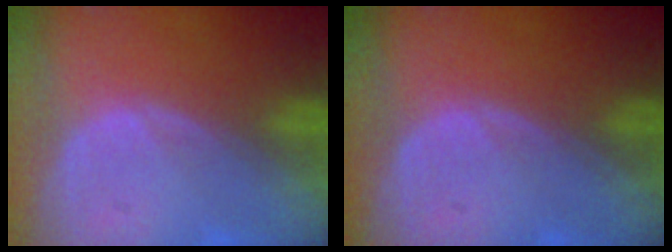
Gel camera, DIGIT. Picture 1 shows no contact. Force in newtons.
{"total": 0.0}